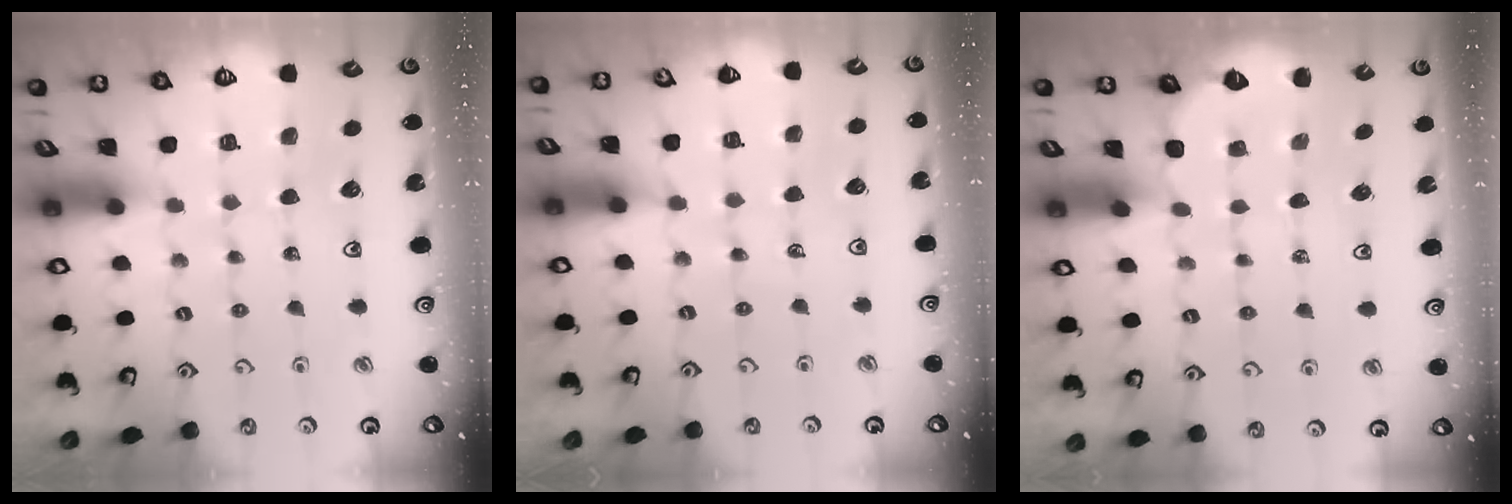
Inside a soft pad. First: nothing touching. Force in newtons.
{"total": 3.6, "press": 3.5, "slide": 1.0}
{"total": 1.6, "press": 0.7, "slide": 1.5}